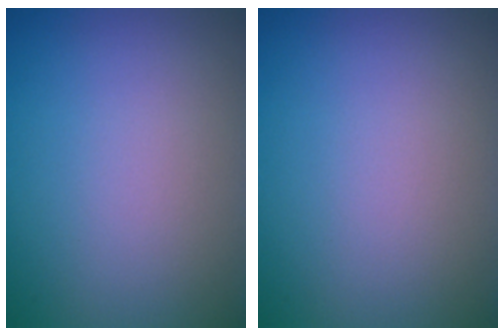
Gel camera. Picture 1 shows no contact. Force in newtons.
{"total": 0.0}